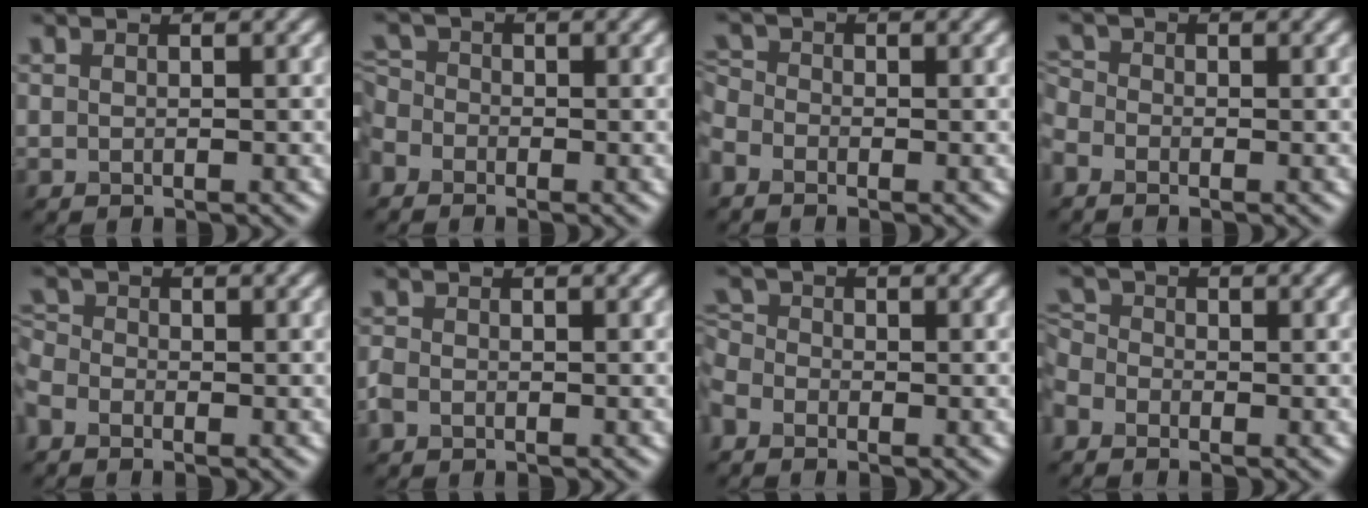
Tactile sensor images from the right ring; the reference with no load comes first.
{"total": 2.4, "force": [-1.5, 1.6, 0.9], "torque": [-0.027, 0.002, -0.036]}
{"total": 2.0, "force": [-1.2, 1.3, 0.9], "torque": [-0.027, -0.001, -0.031]}
{"total": 1.6, "force": [-1.0, 1.0, 0.7], "torque": [-0.024, -0.002, -0.026]}
{"total": 2.0, "force": [-1.3, 1.2, 0.8], "torque": [-0.026, -0.003, -0.033]}
{"total": 1.1, "force": [-0.6, 0.8, 0.5], "torque": [-0.009, -0.001, -0.016]}
{"total": 2.3, "force": [-1.5, 1.5, 1.0], "torque": [-0.029, -0.001, -0.034]}
{"total": 2.5, "force": [-1.6, 1.6, 1.1], "torque": [-0.030, 0.000, -0.037]}